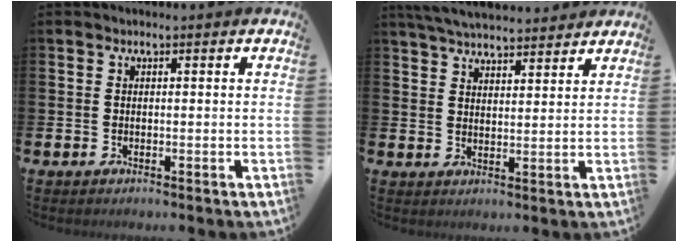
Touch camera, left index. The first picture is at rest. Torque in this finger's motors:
{"motor_torque": [0.97, -1.17, 0.53, 0.17]}